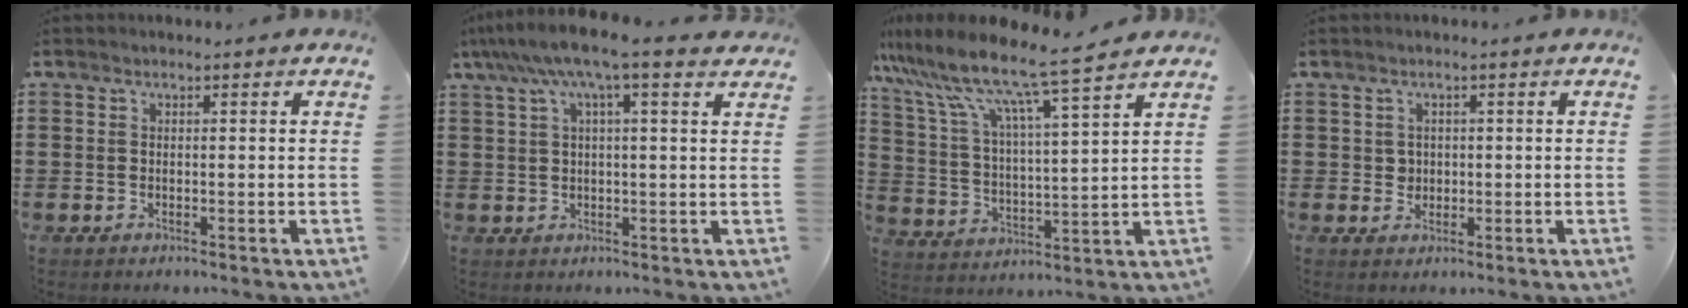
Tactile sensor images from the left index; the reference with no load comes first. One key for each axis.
{"total": 6.7, "fx": 4.1, "fy": 0.5, "fz": 5.3, "tx": -0.114, "ty": -0.005, "tz": 0.068}
{"total": 9.4, "fx": 8.1, "fy": -0.4, "fz": 4.8, "tx": -0.127, "ty": -0.054, "tz": 0.131}
{"total": 1.6, "fx": 0.3, "fy": 1.5, "fz": 0.4, "tx": -0.014, "ty": 0.009, "tz": 0.004}